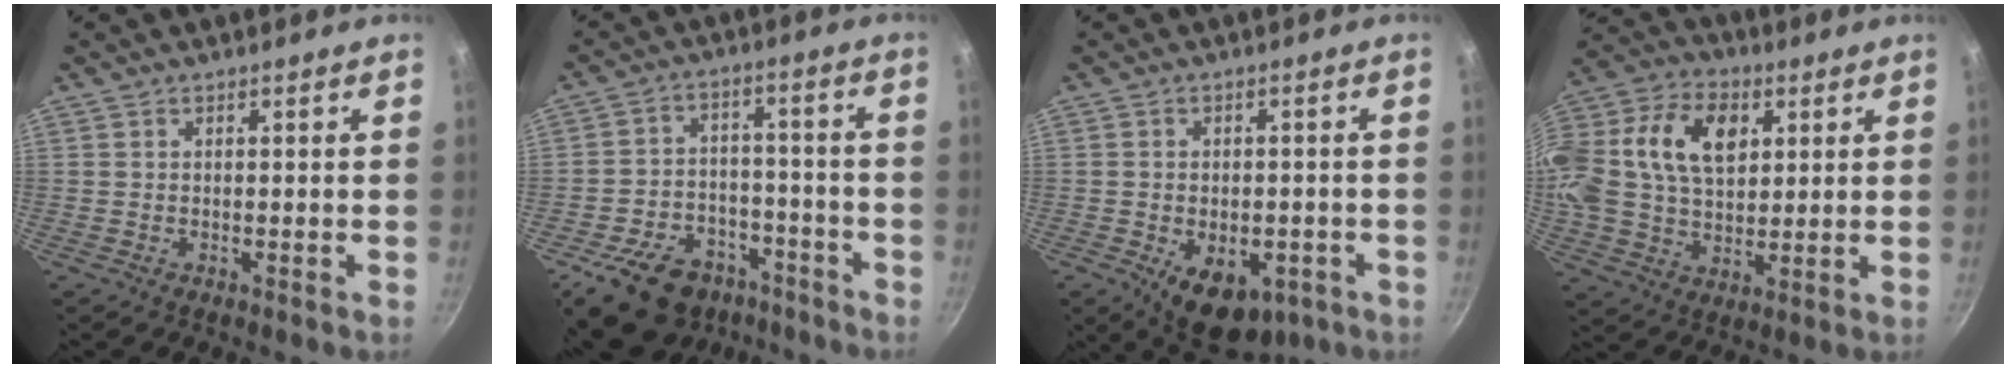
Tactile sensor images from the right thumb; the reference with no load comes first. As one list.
[{"total": 17.9, "force": [-12.0, 11.1, 7.3], "torque": [-0.103, 0.071, -0.178]}, {"total": 11.5, "force": [-4.4, 7.0, 8.0], "torque": [-0.080, 0.003, -0.045]}, {"total": 23.2, "force": [6.0, 15.9, 15.7], "torque": [-0.322, 0.026, 0.096]}]